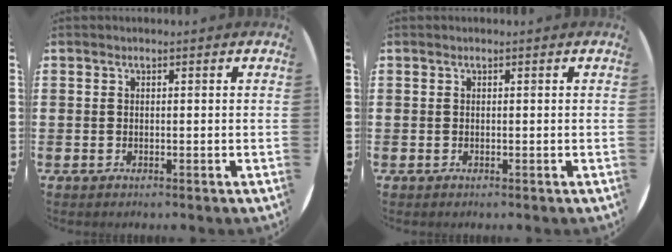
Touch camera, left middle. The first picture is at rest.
{"total": 0.0}